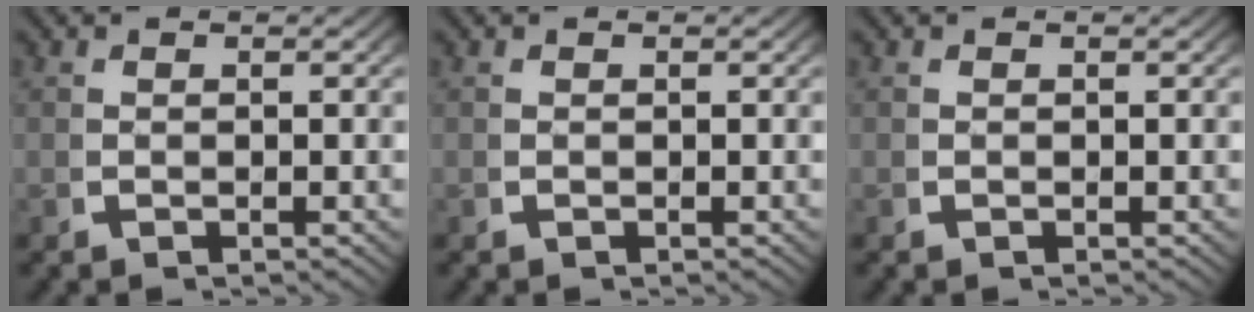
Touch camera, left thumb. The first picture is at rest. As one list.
[{"total": 0.0}, {"total": 0.0}]